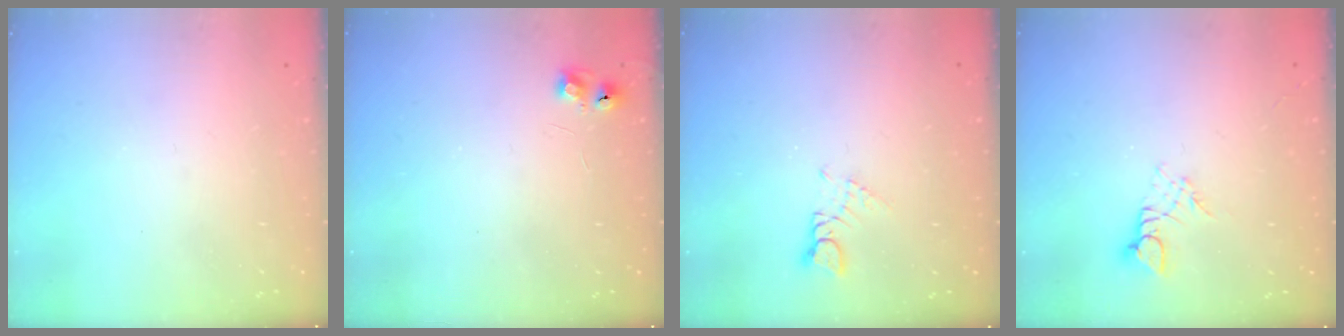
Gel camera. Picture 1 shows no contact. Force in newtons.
{"total": 6.2, "press": 6.1, "slide": 1.0}
{"total": 1.6, "press": 1.6, "slide": 0.2}
{"total": 2.8, "press": 2.8, "slide": 0.3}